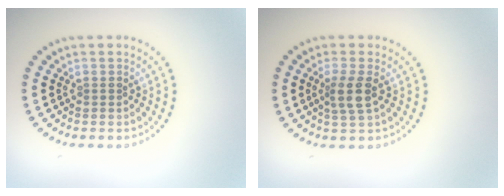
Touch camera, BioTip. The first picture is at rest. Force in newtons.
{"total": 2.3, "press": 2.1, "slide": 1.1}